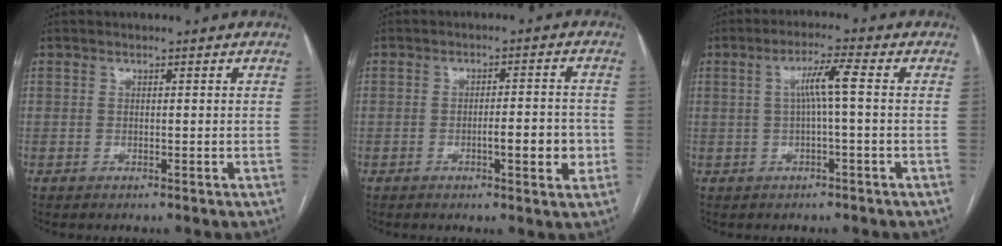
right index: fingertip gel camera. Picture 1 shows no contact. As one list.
[{"total": 5.8, "force": [-1.6, 1.2, 5.4], "torque": [-0.076, 0.003, -0.019]}, {"total": 4.6, "force": [0.3, -0.4, 4.6], "torque": [-0.081, 0.013, 0.009]}]